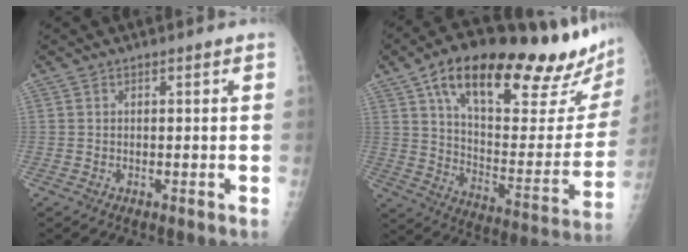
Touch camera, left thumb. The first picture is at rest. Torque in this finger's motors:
{"motor_torque": [2.02, 2.02, 1.46, -1.31, 0.36]}